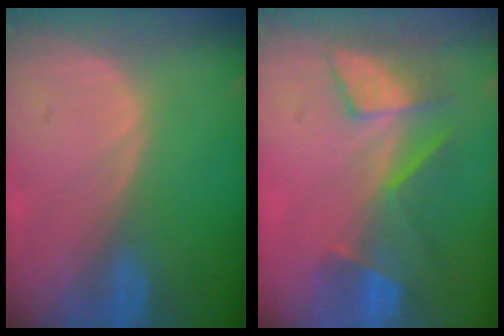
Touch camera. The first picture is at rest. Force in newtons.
{"total": 8.5, "press": 7.2, "slide": 4.5}